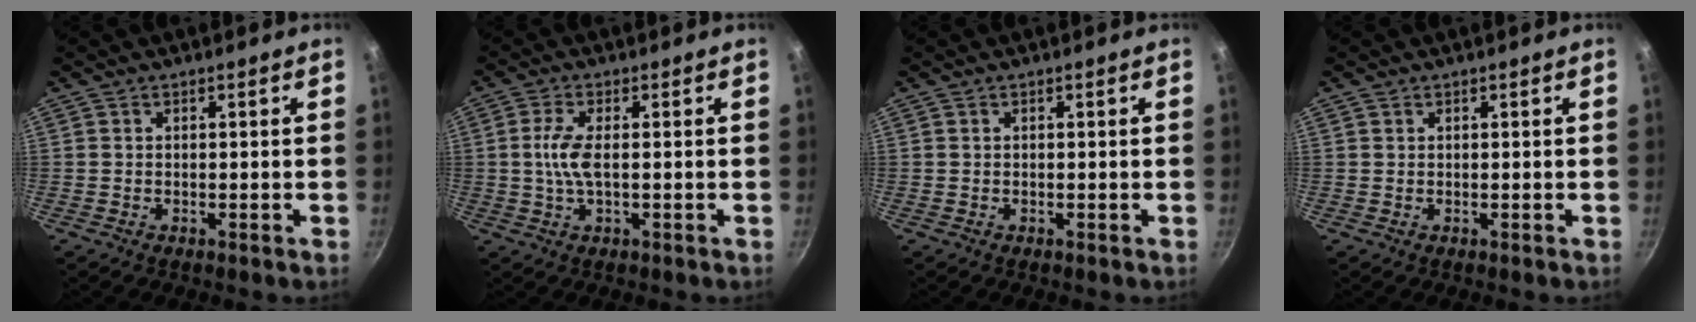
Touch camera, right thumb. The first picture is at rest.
{"total": 5.1, "force": [0.0, 1.8, 4.8], "torque": [-0.113, 0.003, -0.003]}
{"total": 0.0}
{"total": 0.0}